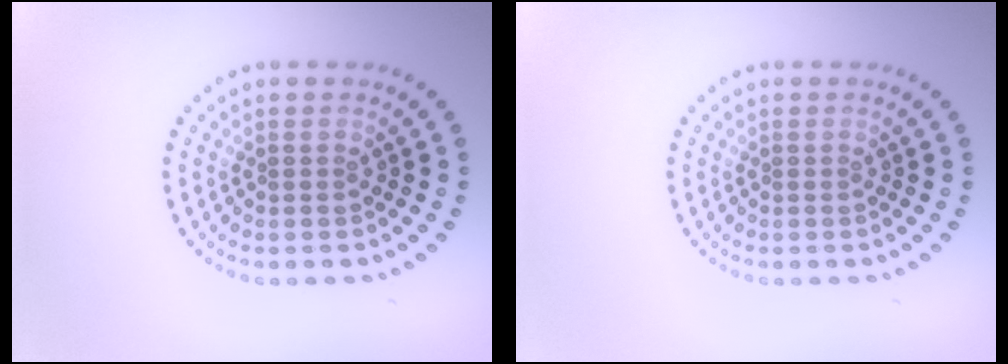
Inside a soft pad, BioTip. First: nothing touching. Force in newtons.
{"total": 0.0}